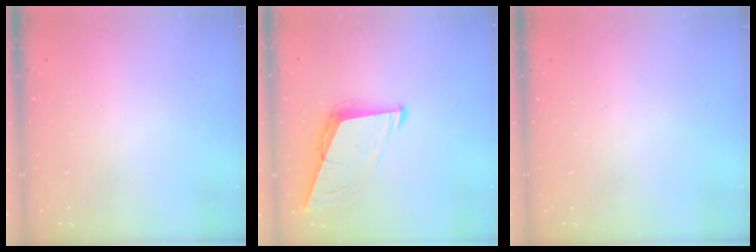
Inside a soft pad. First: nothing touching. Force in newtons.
{"total": 7.4, "press": 7.3, "slide": 1.4}
{"total": 0.0}